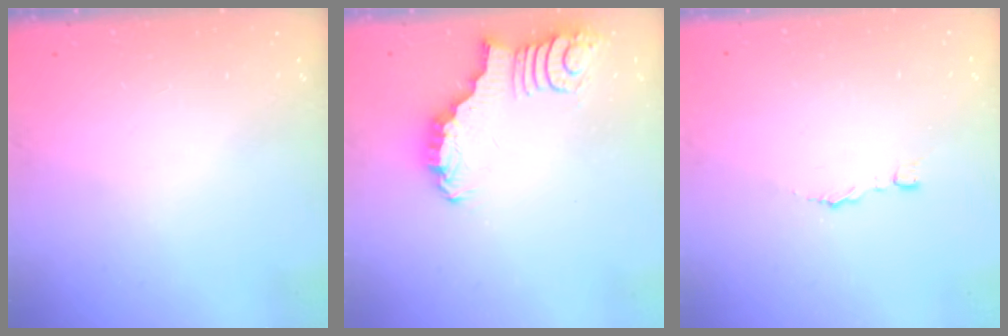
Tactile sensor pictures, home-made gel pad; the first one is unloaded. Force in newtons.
{"total": 3.0, "press": 2.9, "slide": 0.3}
{"total": 2.7, "press": 2.7, "slide": 0.3}